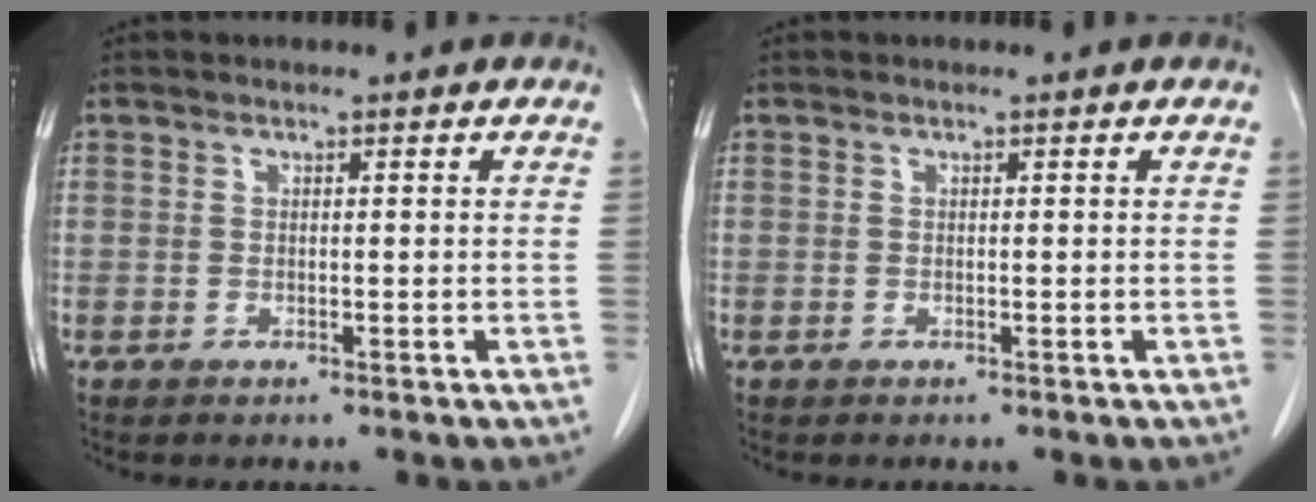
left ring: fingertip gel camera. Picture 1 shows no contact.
{"total": 0.0}